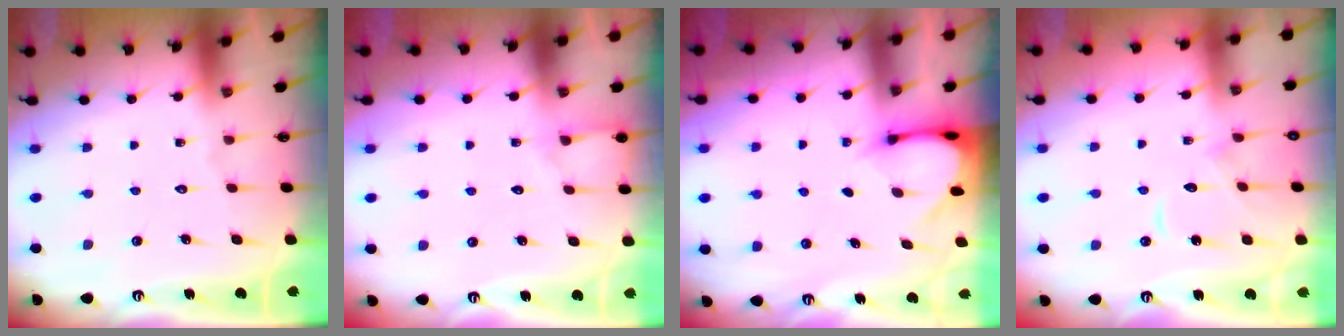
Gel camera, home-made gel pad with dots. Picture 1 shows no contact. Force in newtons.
{"total": 5.4, "press": 5.4, "slide": 0.6}
{"total": 2.8, "press": 2.8, "slide": 0.2}
{"total": 8.7, "press": 8.6, "slide": 0.2}